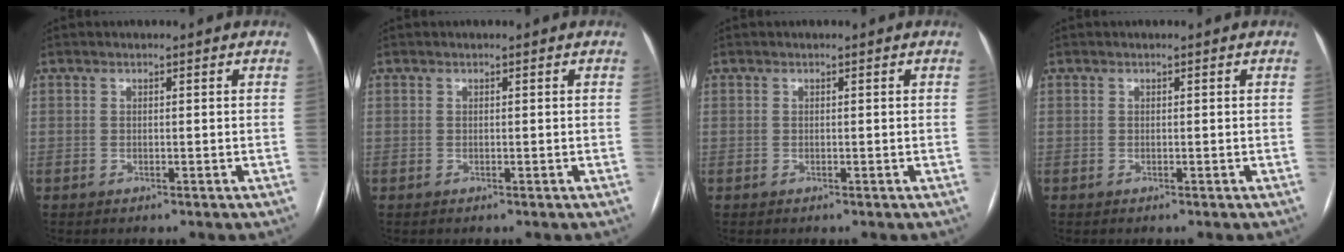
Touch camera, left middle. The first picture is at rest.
{"total": 0.0}
{"total": 0.0}
{"total": 0.0}